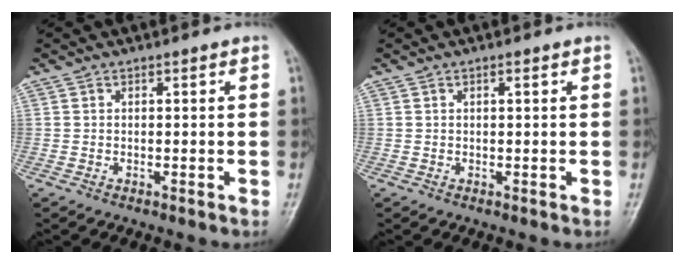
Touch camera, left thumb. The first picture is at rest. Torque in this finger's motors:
{"motor_torque": [-0.11, -0.05, -0.05, -0.04, -0.07]}